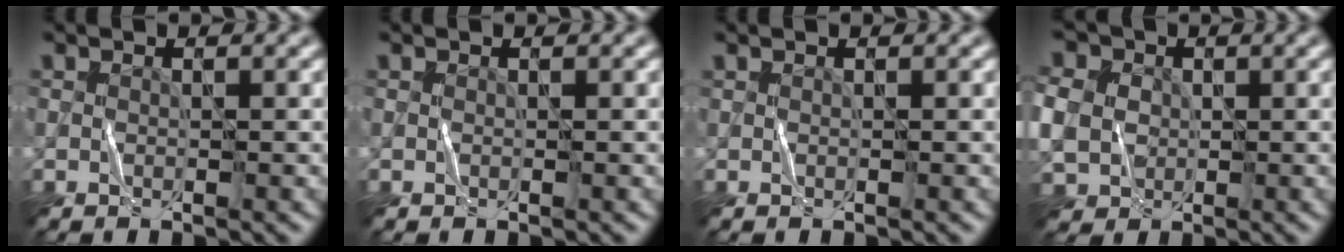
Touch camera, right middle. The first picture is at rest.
{"total": 0.0}
{"total": 0.0}
{"total": 6.9, "force": [0.4, 5.8, 3.7], "torque": [-0.092, 0.013, -0.009]}